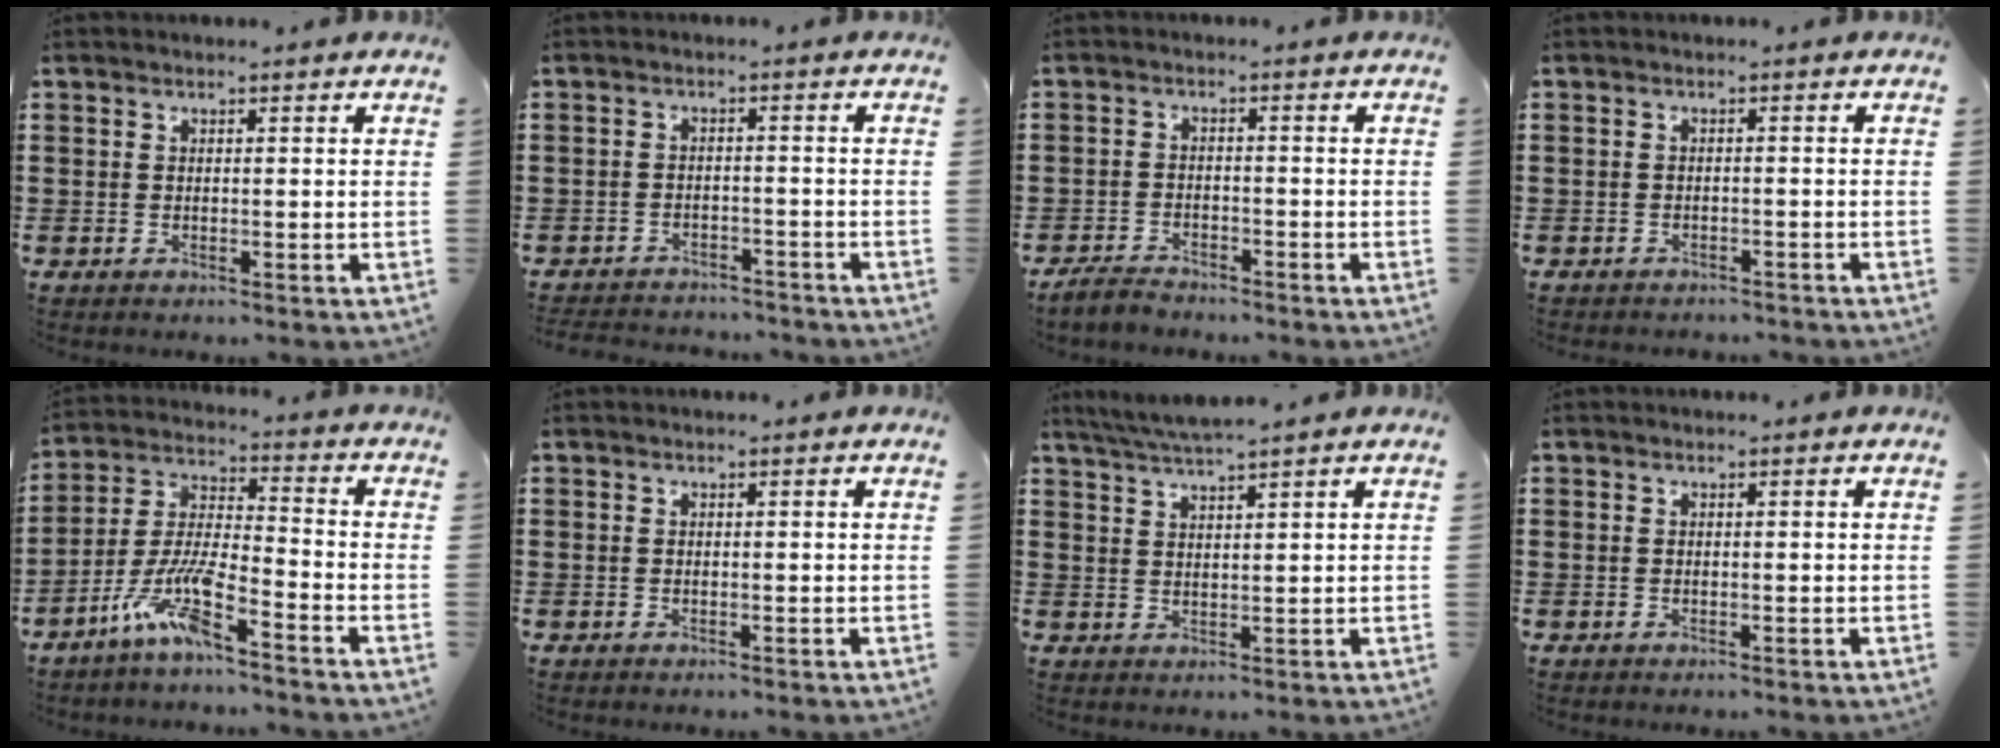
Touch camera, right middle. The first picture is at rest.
{"total": 2.9, "force": [-2.9, 0.5, -0.1], "torque": [-0.004, -0.003, -0.061]}
{"total": 2.9, "force": [-2.8, 0.8, 0.2], "torque": [-0.016, 0.002, -0.061]}
{"total": 1.3, "force": [-1.3, 0.3, -0.1], "torque": [-0.003, 0.000, -0.027]}
{"total": 9.1, "force": [-6.3, 1.1, 6.5], "torque": [-0.154, -0.012, -0.124]}
{"total": 0.0}
{"total": 3.5, "force": [3.2, -0.5, 1.3], "torque": [-0.036, -0.006, 0.059]}
{"total": 0.0}